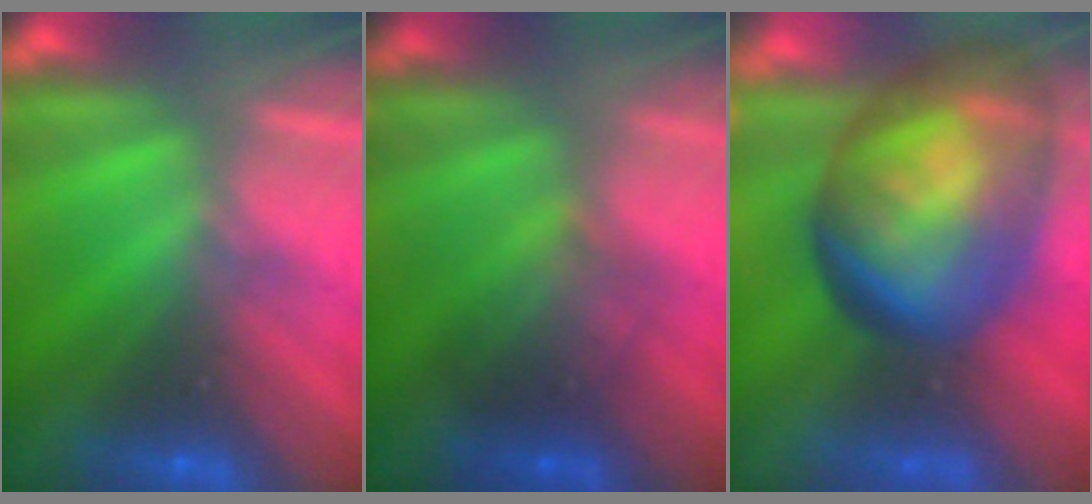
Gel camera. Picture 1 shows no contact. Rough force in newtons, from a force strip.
{"total": 2.2}
{"total": 7.4}